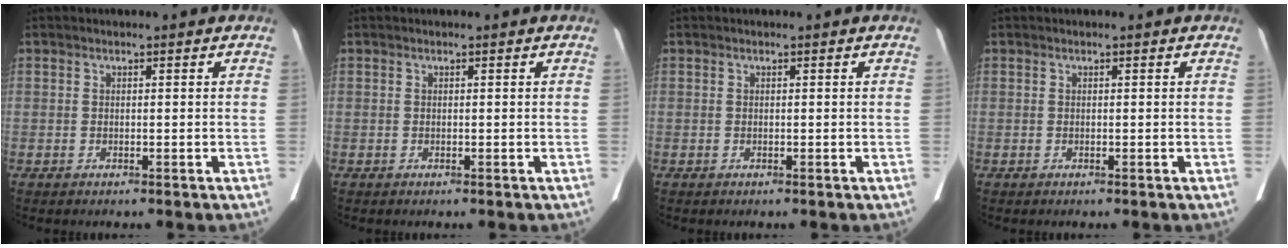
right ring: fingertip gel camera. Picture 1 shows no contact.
{"total": 0.0}
{"total": 0.0}
{"total": 0.0}